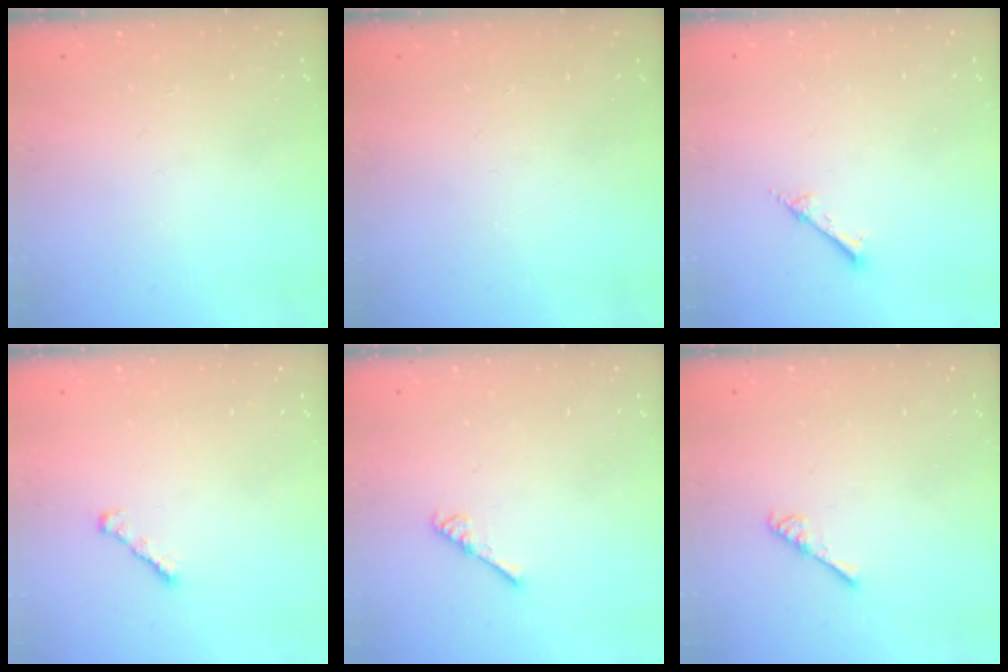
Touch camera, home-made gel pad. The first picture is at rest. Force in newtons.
{"total": 0.0}
{"total": 2.0, "press": 2.0, "slide": 0.2}
{"total": 2.5, "press": 2.4, "slide": 0.6}
{"total": 2.6, "press": 2.6, "slide": 0.5}
{"total": 2.7, "press": 2.6, "slide": 0.4}